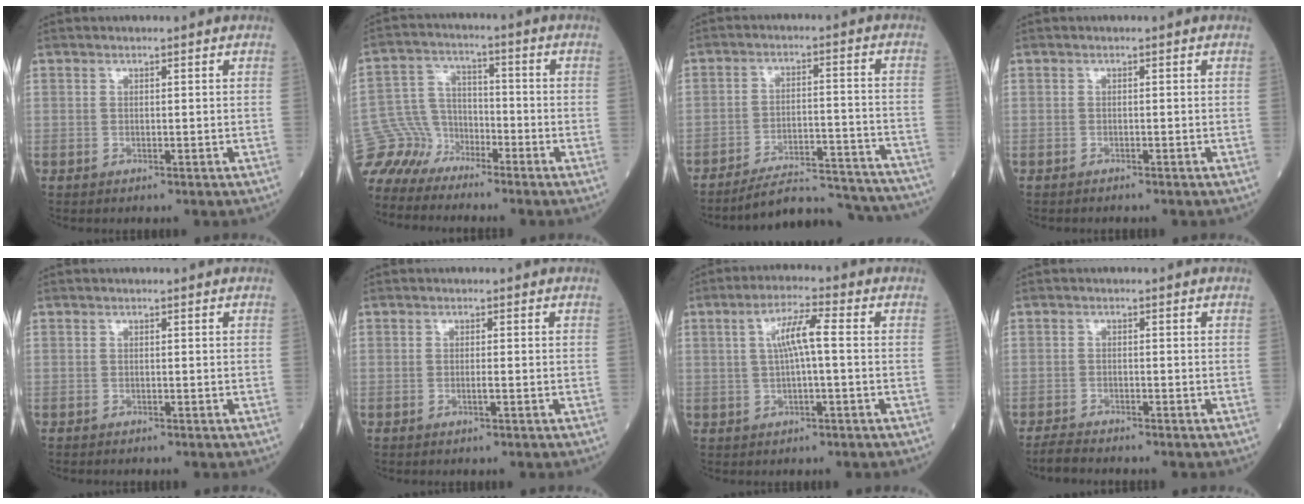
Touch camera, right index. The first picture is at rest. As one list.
[{"total": 8.9, "force": [-7.8, 4.2, 0.4], "torque": [-0.036, 0.018, -0.157]}, {"total": 21.3, "force": [-20.3, 3.3, 5.6], "torque": [-0.051, 0.016, -0.274]}, {"total": 1.7, "force": [-1.4, 0.7, 0.6], "torque": [-0.020, -0.004, -0.017]}, {"total": 1.6, "force": [-1.2, 0.7, 0.7], "torque": [-0.020, -0.004, -0.015]}, {"total": 1.2, "force": [-0.5, 0.3, 1.1], "torque": [-0.026, -0.001, -0.009]}, {"total": 6.1, "force": [0.7, 1.1, 6.0], "torque": [-0.118, 0.018, 0.015]}, {"total": 4.3, "force": [-3.9, 0.8, 1.5], "torque": [-0.037, -0.014, -0.068]}]